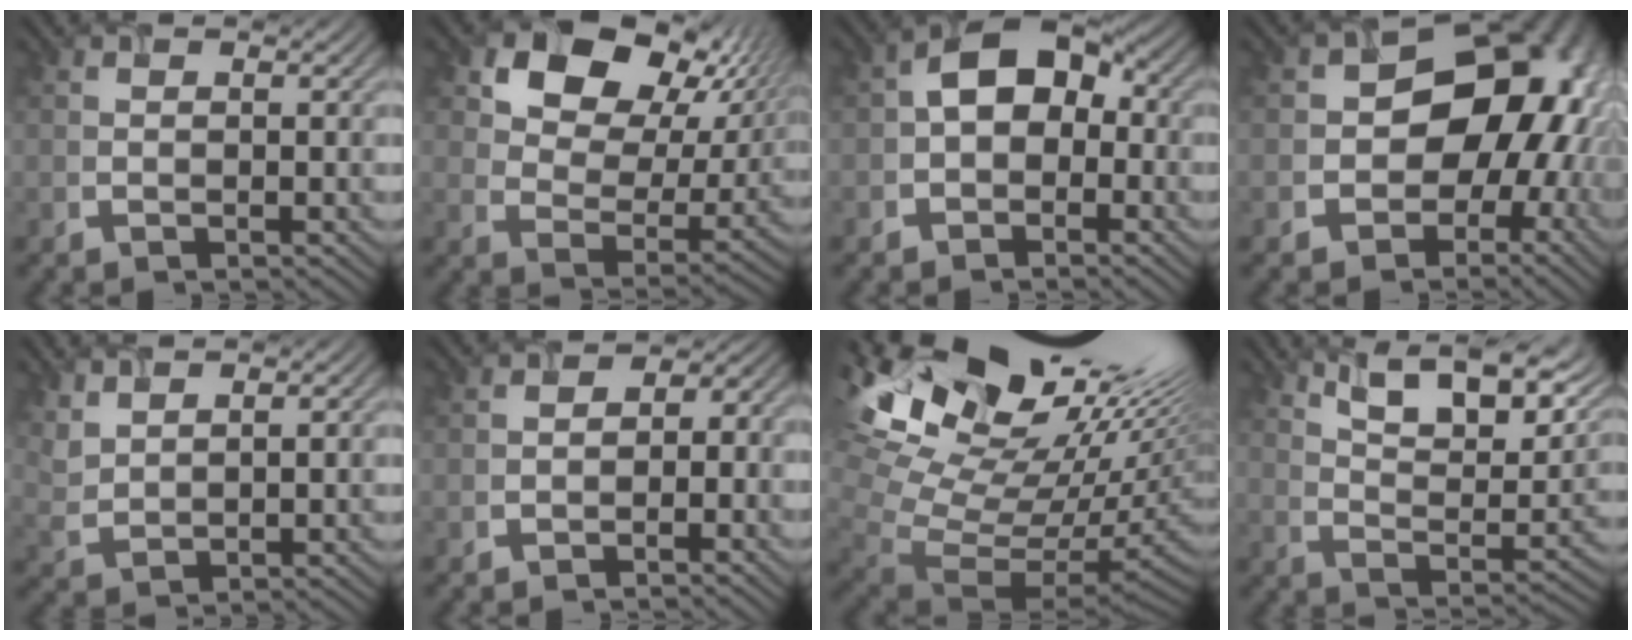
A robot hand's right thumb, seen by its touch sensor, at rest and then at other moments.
{"total": 15.5, "force": [8.4, 9.8, 8.6], "torque": [-0.153, 0.015, 0.129]}
{"total": 6.1, "force": [-0.6, 4.5, 4.1], "torque": [-0.066, 0.011, -0.018]}
{"total": 14.5, "force": [-1.0, 11.0, 9.4], "torque": [-0.088, -0.013, -0.035]}
{"total": 3.3, "force": [2.9, 0.9, 1.3], "torque": [-0.049, 0.001, 0.075]}
{"total": 2.6, "force": [-1.8, 1.6, 0.9], "torque": [-0.009, -0.005, -0.029]}
{"total": 18.1, "force": [6.9, 11.2, 12.4], "torque": [-0.229, 0.008, 0.192]}
{"total": 13.3, "force": [9.5, 4.0, 8.4], "torque": [-0.149, -0.009, 0.159]}